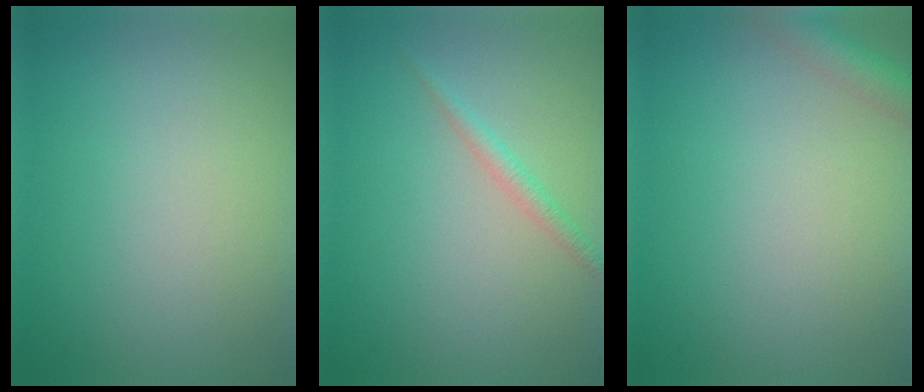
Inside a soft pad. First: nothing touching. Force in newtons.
{"total": 1.4, "press": 1.4, "slide": 0.1}
{"total": 2.7, "press": 2.7, "slide": 0.1}